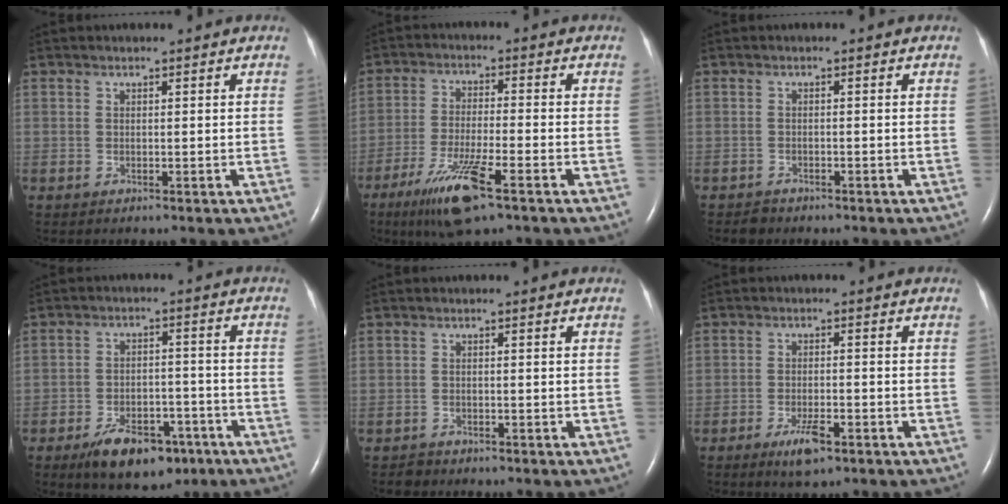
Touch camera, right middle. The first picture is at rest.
{"total": 10.0, "force": [-5.8, 0.8, 8.1], "torque": [-0.163, -0.026, -0.102]}
{"total": 1.4, "force": [-1.2, 0.8, 0.1], "torque": [-0.009, 0.000, -0.019]}
{"total": 10.2, "force": [-6.5, 5.0, 6.1], "torque": [-0.098, 0.000, -0.098]}
{"total": 1.3, "force": [-1.1, 0.7, -0.1], "torque": [-0.007, 0.000, -0.020]}
{"total": 4.3, "force": [-2.7, 1.1, 3.2], "torque": [-0.065, -0.004, -0.043]}